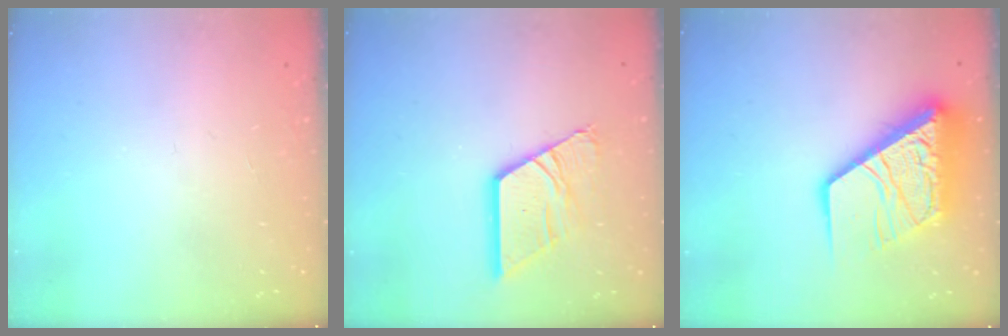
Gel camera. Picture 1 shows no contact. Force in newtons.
{"total": 13.5, "press": 13.4, "slide": 1.5}
{"total": 20.2, "press": 20.1, "slide": 2.4}